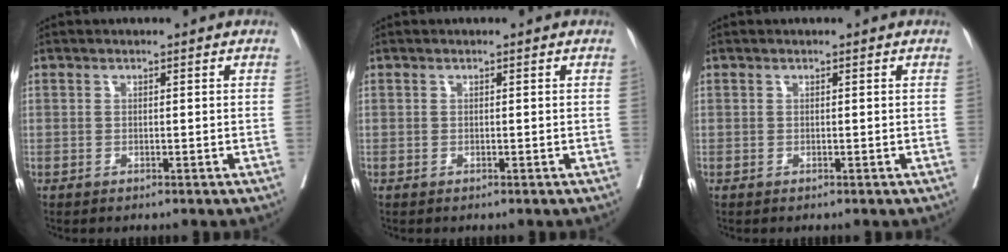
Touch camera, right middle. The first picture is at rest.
{"total": 0.0}
{"total": 0.0}